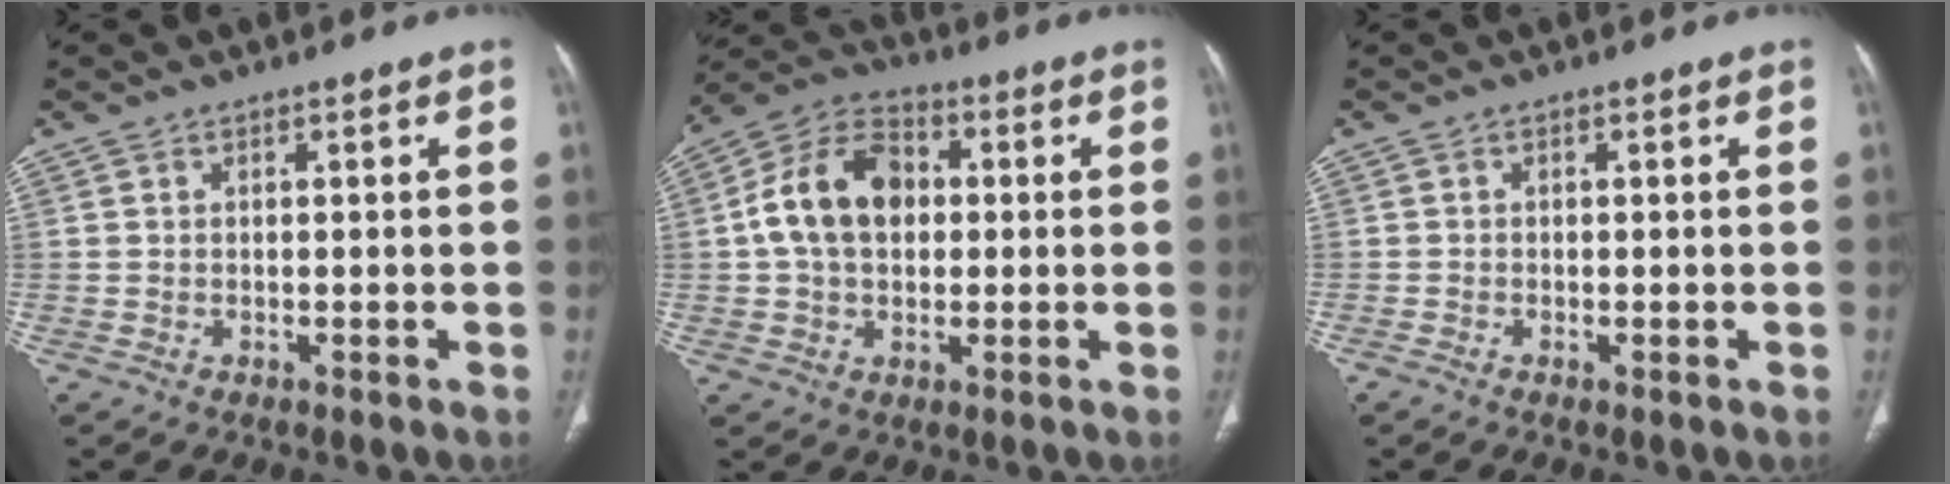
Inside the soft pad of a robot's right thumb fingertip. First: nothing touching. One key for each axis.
{"total": 13.8, "fx": 1.2, "fy": 9.8, "fz": 9.6, "tx": -0.155, "ty": 0.025, "tz": 0.012}
{"total": 0.8, "fx": -0.5, "fy": 0.4, "fz": 0.6, "tx": -0.015, "ty": -0.003, "tz": -0.011}